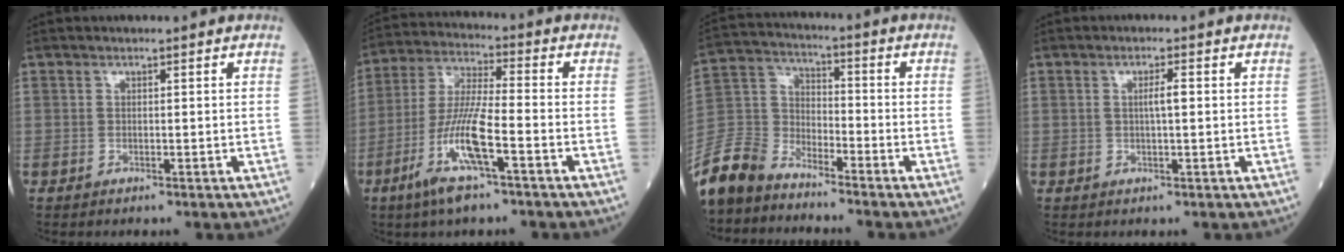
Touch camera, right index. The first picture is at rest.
{"total": 11.3, "force": [-5.1, 1.0, 10.0], "torque": [-0.206, -0.012, -0.100]}
{"total": 10.1, "force": [-9.1, 3.4, 2.5], "torque": [-0.066, 0.004, -0.190]}
{"total": 2.2, "force": [0.2, 0.2, 2.2], "torque": [-0.040, 0.003, 0.003]}